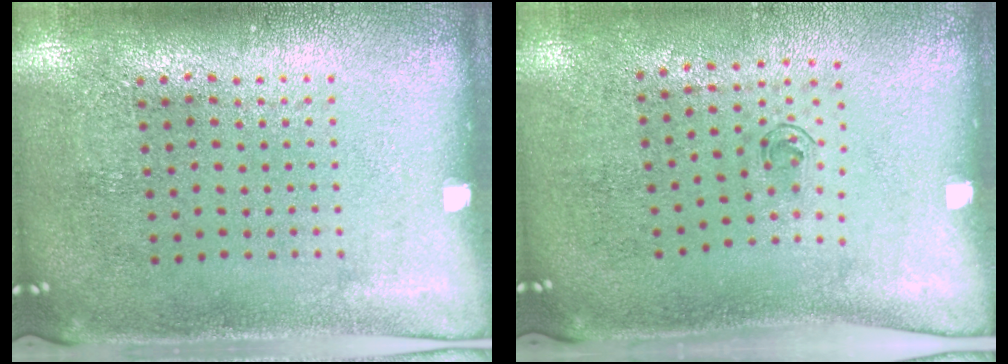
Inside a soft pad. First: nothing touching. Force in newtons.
{"total": 0.6, "press": 0.3, "slide": 0.6}